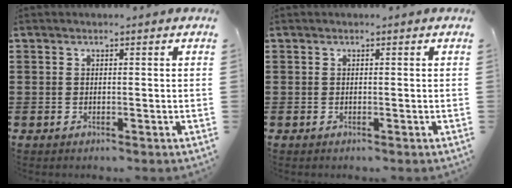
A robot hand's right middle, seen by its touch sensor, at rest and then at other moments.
{"total": 0.0}